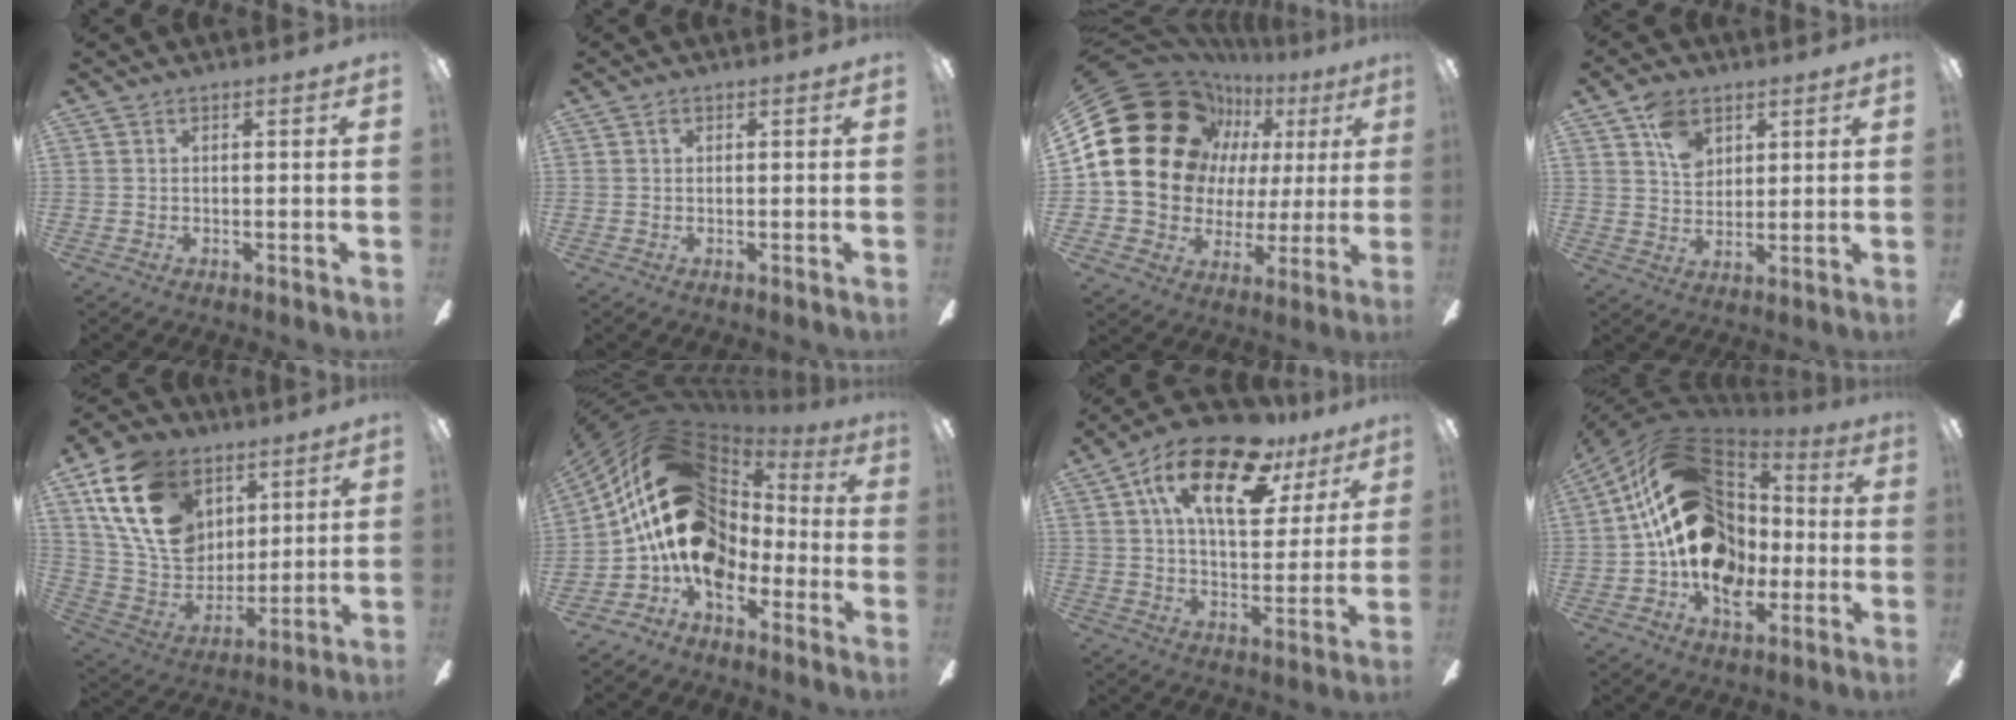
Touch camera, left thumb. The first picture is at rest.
{"total": 0.7, "force": [0.2, 0.5, 0.5], "torque": [-0.009, 0.005, 0.002]}
{"total": 24.7, "force": [7.6, 20.0, 12.4], "torque": [-0.232, -0.032, 0.171]}
{"total": 8.4, "force": [4.3, 6.0, 4.2], "torque": [-0.066, -0.001, 0.078]}
{"total": 22.2, "force": [9.7, 16.1, 11.8], "torque": [-0.241, -0.025, 0.184]}
{"total": 20.8, "force": [2.0, 14.8, 14.4], "torque": [-0.297, -0.012, 0.039]}
{"total": 21.4, "force": [11.2, 9.8, 15.4], "torque": [-0.255, -0.036, 0.187]}
{"total": 24.8, "force": [1.5, 18.2, 16.8], "torque": [-0.318, 0.010, 0.032]}